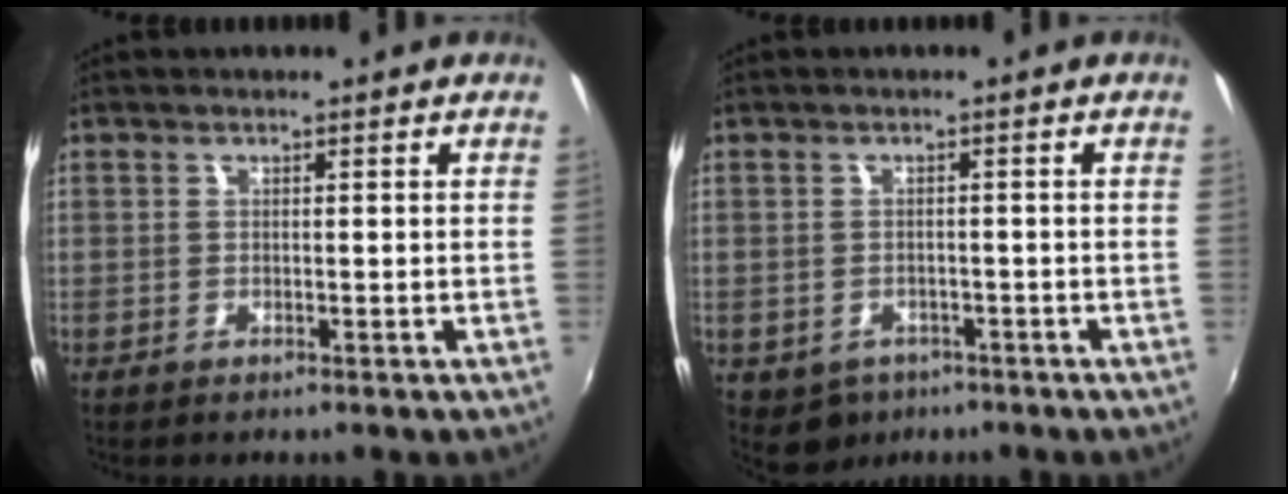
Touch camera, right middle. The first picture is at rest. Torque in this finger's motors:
{"motor_torque": [0.46, -0.46, -0.01, 0.00]}